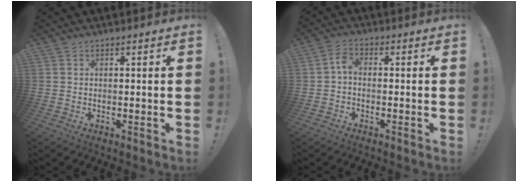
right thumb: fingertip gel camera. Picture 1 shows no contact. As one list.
[{"total": 3.3, "force": [-0.7, 2.0, 2.6], "torque": [-0.048, 0.014, -0.013]}]